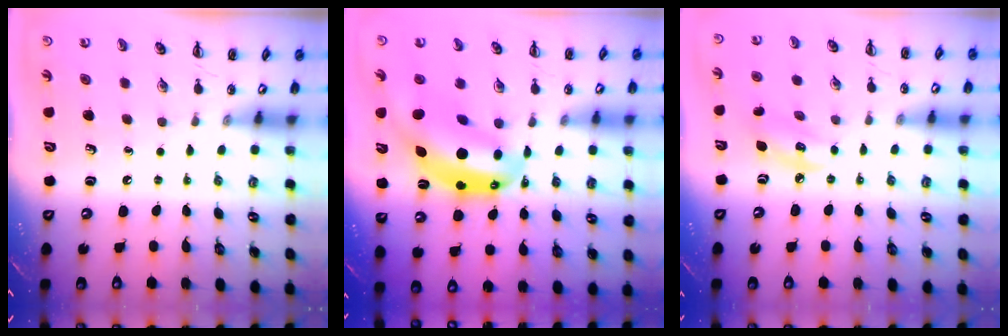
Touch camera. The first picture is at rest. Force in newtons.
{"total": 13.6, "press": 13.1, "slide": 3.4}
{"total": 5.5, "press": 5.4, "slide": 0.6}